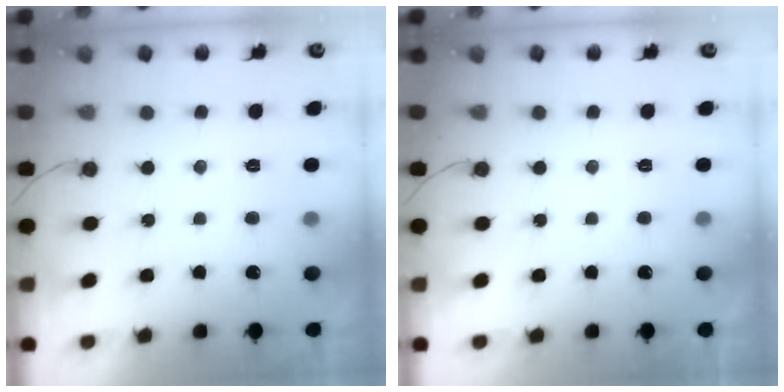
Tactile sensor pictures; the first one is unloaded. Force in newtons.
{"total": 0.0}